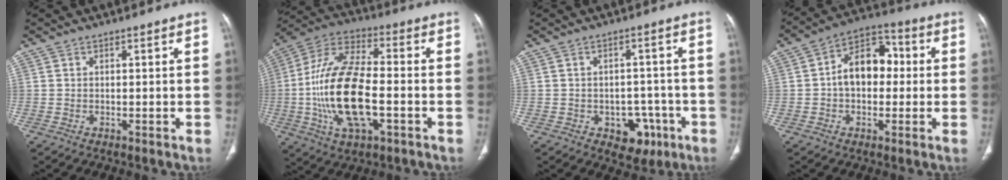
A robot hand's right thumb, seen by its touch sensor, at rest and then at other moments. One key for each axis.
{"total": 19.9, "fx": -3.5, "fy": 8.9, "fz": 17.5, "tx": -0.348, "ty": 0.024, "tz": -0.062}
{"total": 7.2, "fx": -3.2, "fy": 5.1, "fz": 3.9, "tx": -0.015, "ty": 0.023, "tz": -0.034}
{"total": 11.5, "fx": 0.4, "fy": 7.8, "fz": 8.4, "tx": -0.104, "ty": 0.034, "tz": -0.005}